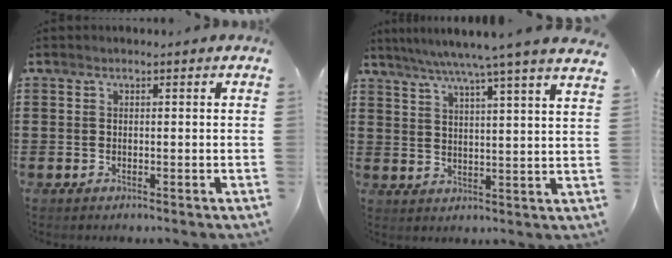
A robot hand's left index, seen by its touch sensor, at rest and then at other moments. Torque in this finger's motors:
{"motor_torque": [2.14, 0.00, 0.66, 0.19]}